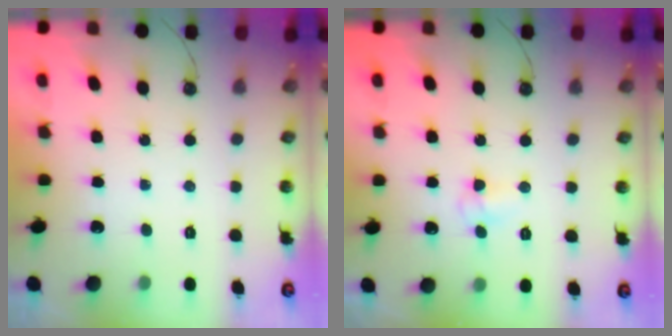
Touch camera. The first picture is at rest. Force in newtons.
{"total": 4.5, "press": 4.4, "slide": 0.7}